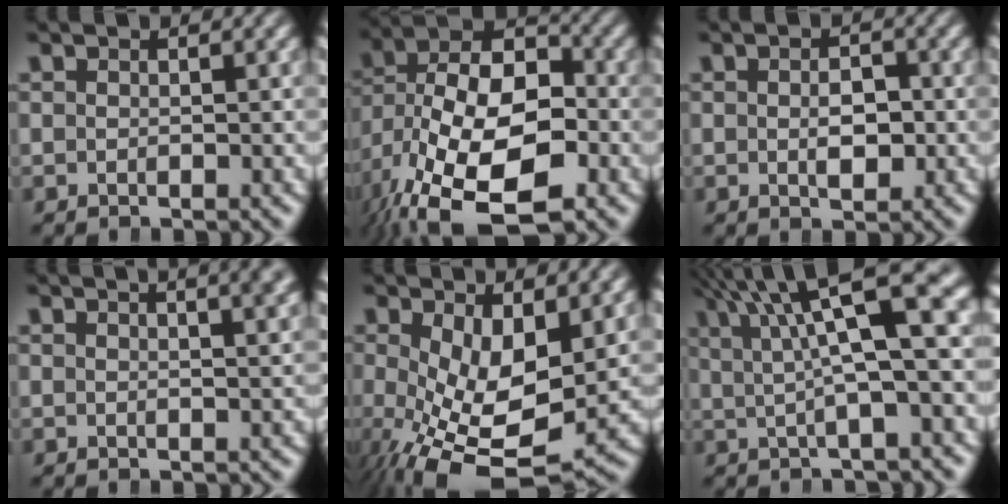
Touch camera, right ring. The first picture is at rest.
{"total": 12.5, "force": [-1.1, 8.2, 9.4], "torque": [-0.177, -0.060, 0.011]}
{"total": 2.3, "force": [-0.1, 1.0, 2.1], "torque": [-0.018, -0.001, -0.002]}
{"total": 4.1, "force": [2.5, 0.6, 3.2], "torque": [-0.021, 0.015, 0.034]}
{"total": 8.5, "force": [-1.8, 4.4, 7.1], "torque": [-0.126, -0.047, -0.002]}
{"total": 8.2, "force": [4.0, 1.8, 7.0], "torque": [-0.078, 0.034, 0.053]}